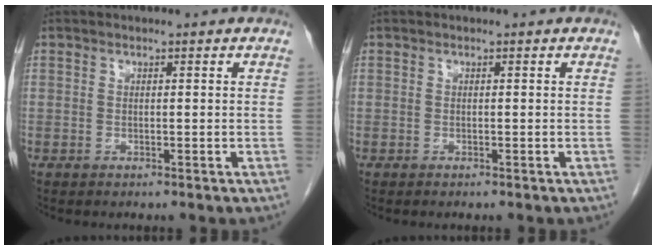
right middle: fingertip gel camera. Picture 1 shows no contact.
{"total": 0.0}